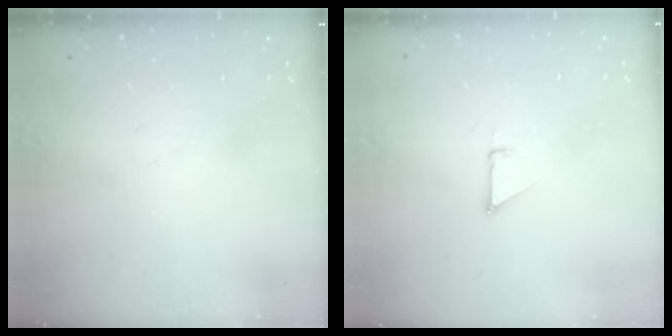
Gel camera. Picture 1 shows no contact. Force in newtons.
{"total": 1.9, "press": 1.9, "slide": 0.0}